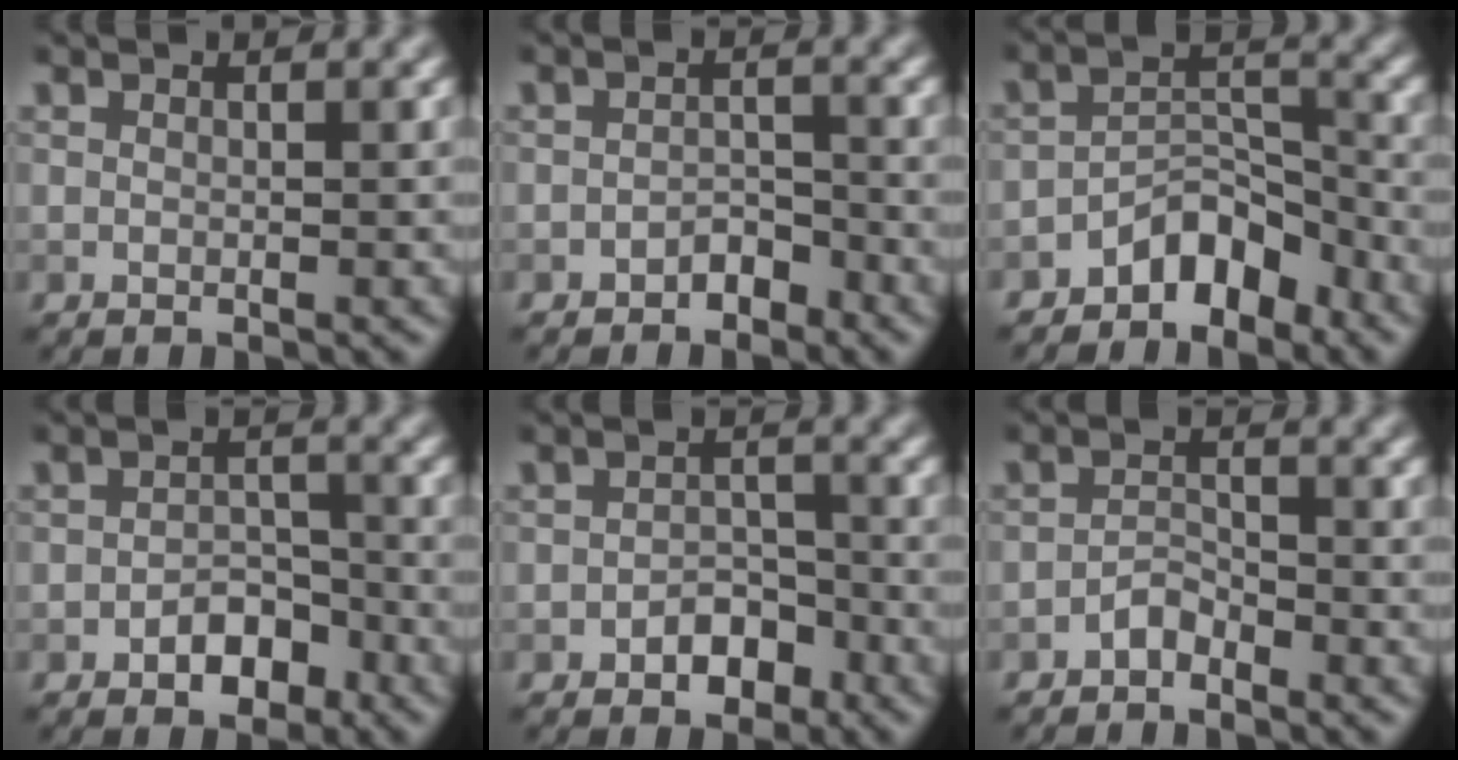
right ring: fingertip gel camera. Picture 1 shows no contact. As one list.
[{"total": 1.8, "force": [-1.4, 0.9, 0.6], "torque": [-0.006, 0.007, -0.024]}, {"total": 4.1, "force": [-3.2, 2.0, 1.8], "torque": [-0.016, 0.015, -0.059]}, {"total": 3.0, "force": [-1.7, 1.9, 1.6], "torque": [-0.016, 0.006, -0.027]}, {"total": 2.7, "force": [-1.6, 1.7, 1.3], "torque": [-0.013, 0.006, -0.025]}, {"total": 1.6, "force": [-1.3, 0.7, 0.6], "torque": [-0.009, 0.008, -0.027]}]